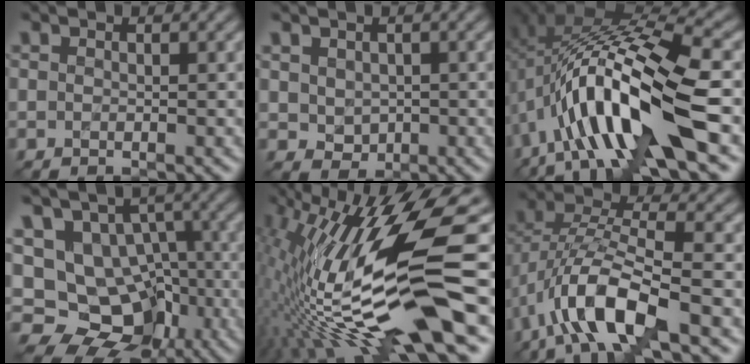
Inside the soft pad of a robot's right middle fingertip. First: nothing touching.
{"total": 2.1, "force": [0.2, 1.8, 1.1], "torque": [-0.024, -0.006, 0.008]}
{"total": 14.6, "force": [-2.7, 5.0, 13.4], "torque": [-0.249, 0.009, -0.047]}
{"total": 13.2, "force": [-3.8, 10.6, 7.0], "torque": [-0.110, 0.005, -0.057]}
{"total": 14.7, "force": [-0.4, 3.6, 14.2], "torque": [-0.271, 0.002, 0.002]}
{"total": 9.6, "force": [-4.1, 3.3, 8.0], "torque": [-0.165, 0.006, -0.086]}